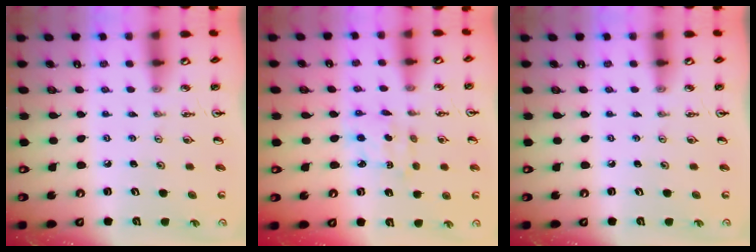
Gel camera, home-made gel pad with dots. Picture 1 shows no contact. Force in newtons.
{"total": 2.9, "press": 2.9, "slide": 0.2}
{"total": 0.0}